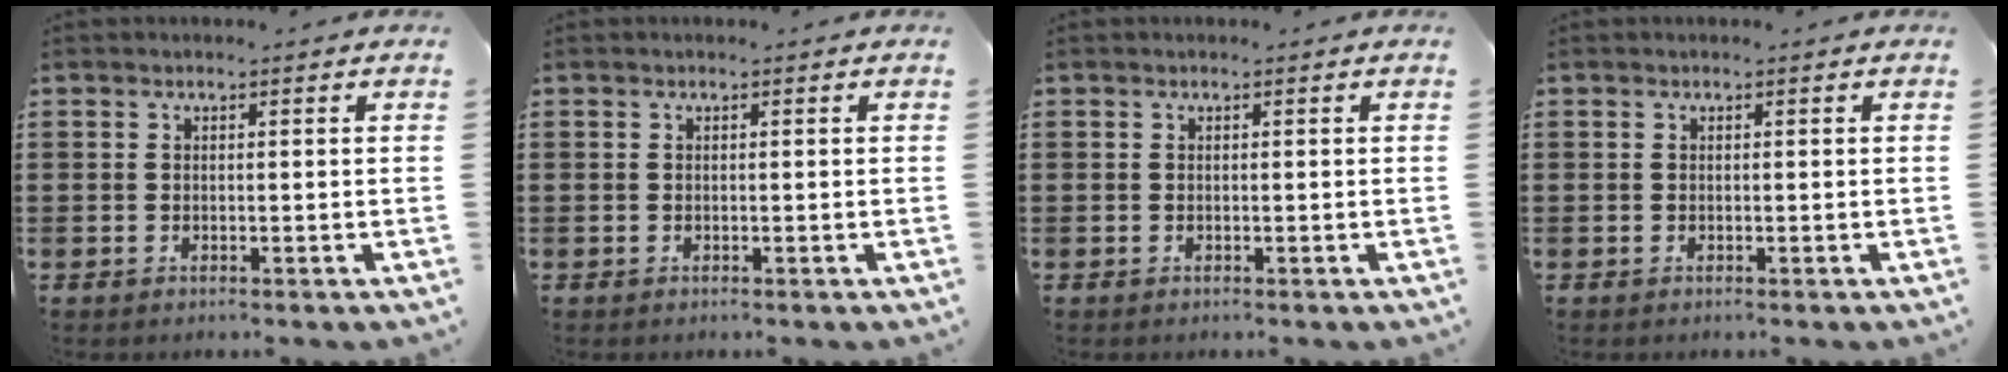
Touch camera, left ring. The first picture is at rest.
{"total": 0.0}
{"total": 0.0}
{"total": 0.0}